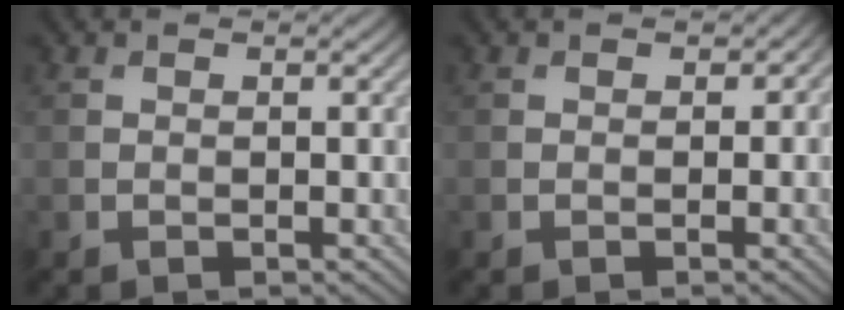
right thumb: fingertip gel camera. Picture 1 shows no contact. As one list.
[{"total": 0.6, "force": [-0.1, 0.6, 0.1], "torque": [0.002, -0.006, -0.002]}]